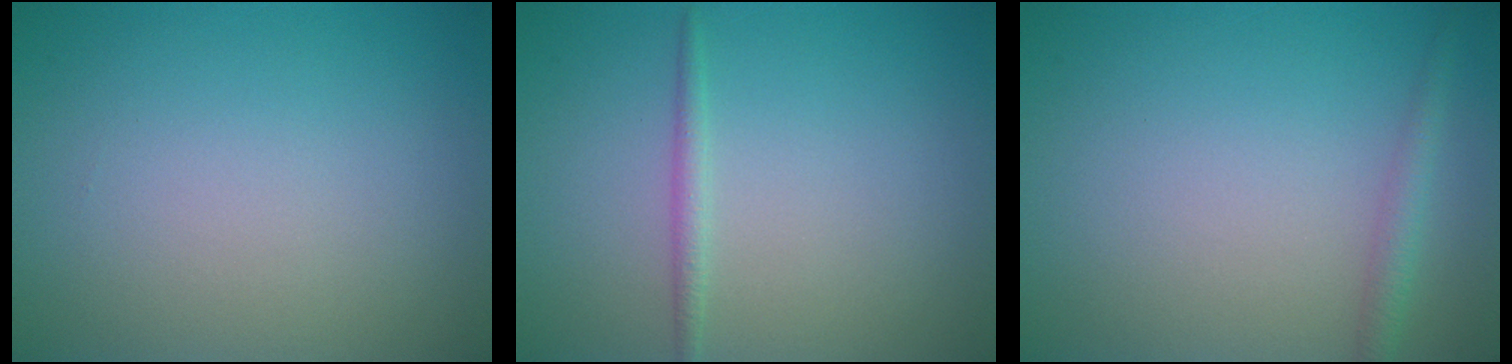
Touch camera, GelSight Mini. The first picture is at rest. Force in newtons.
{"total": 1.1, "press": 1.1, "slide": 0.1}
{"total": 1.6, "press": 1.6, "slide": 0.1}